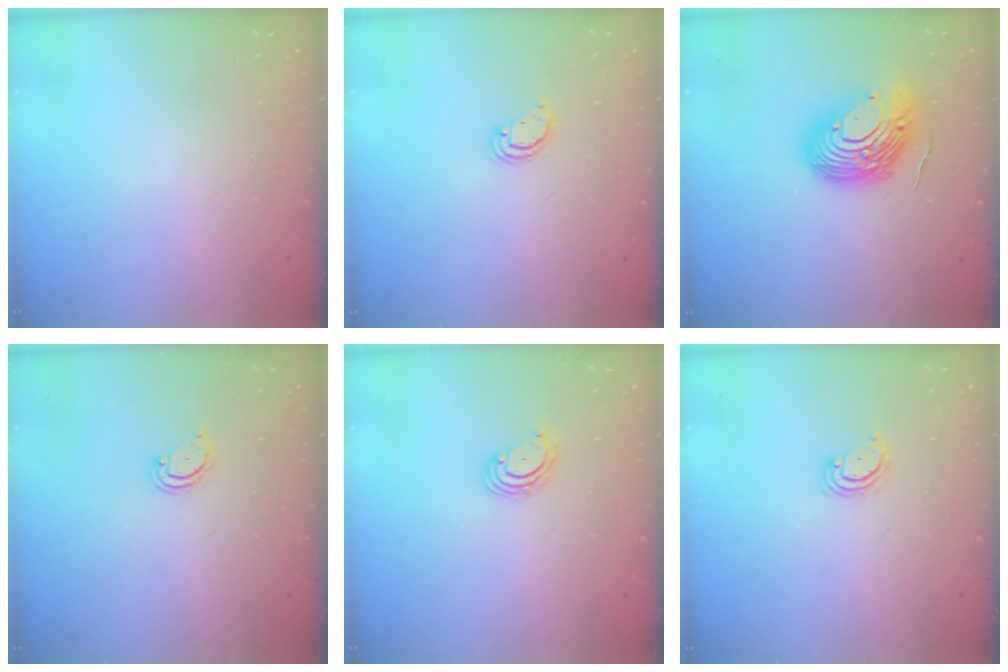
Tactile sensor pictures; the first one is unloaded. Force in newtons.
{"total": 2.4, "press": 2.4, "slide": 0.2}
{"total": 14.9, "press": 14.7, "slide": 2.7}
{"total": 2.5, "press": 2.5, "slide": 0.2}
{"total": 2.8, "press": 2.8, "slide": 0.3}
{"total": 2.9, "press": 2.8, "slide": 0.4}